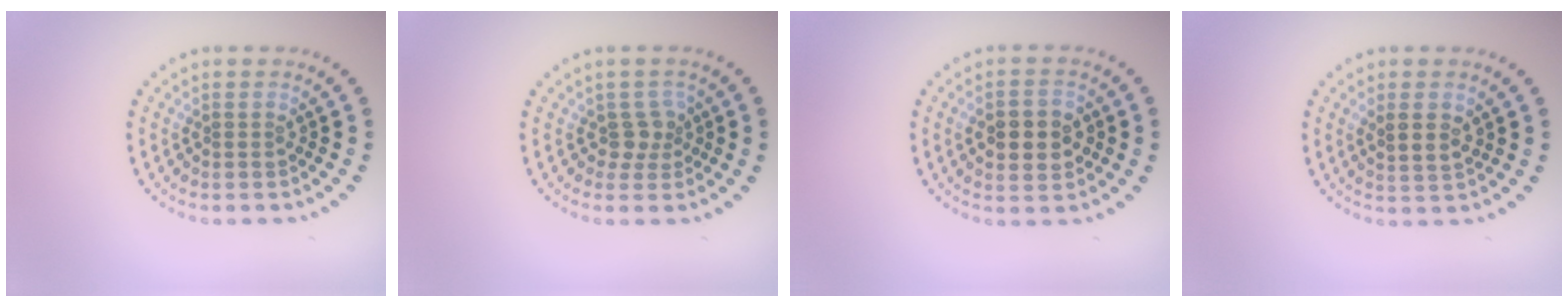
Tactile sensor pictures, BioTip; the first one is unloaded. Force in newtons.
{"total": 1.8, "press": 1.4, "slide": 1.0}
{"total": 4.0, "press": 4.0, "slide": 0.1}
{"total": 2.0, "press": 1.9, "slide": 0.7}